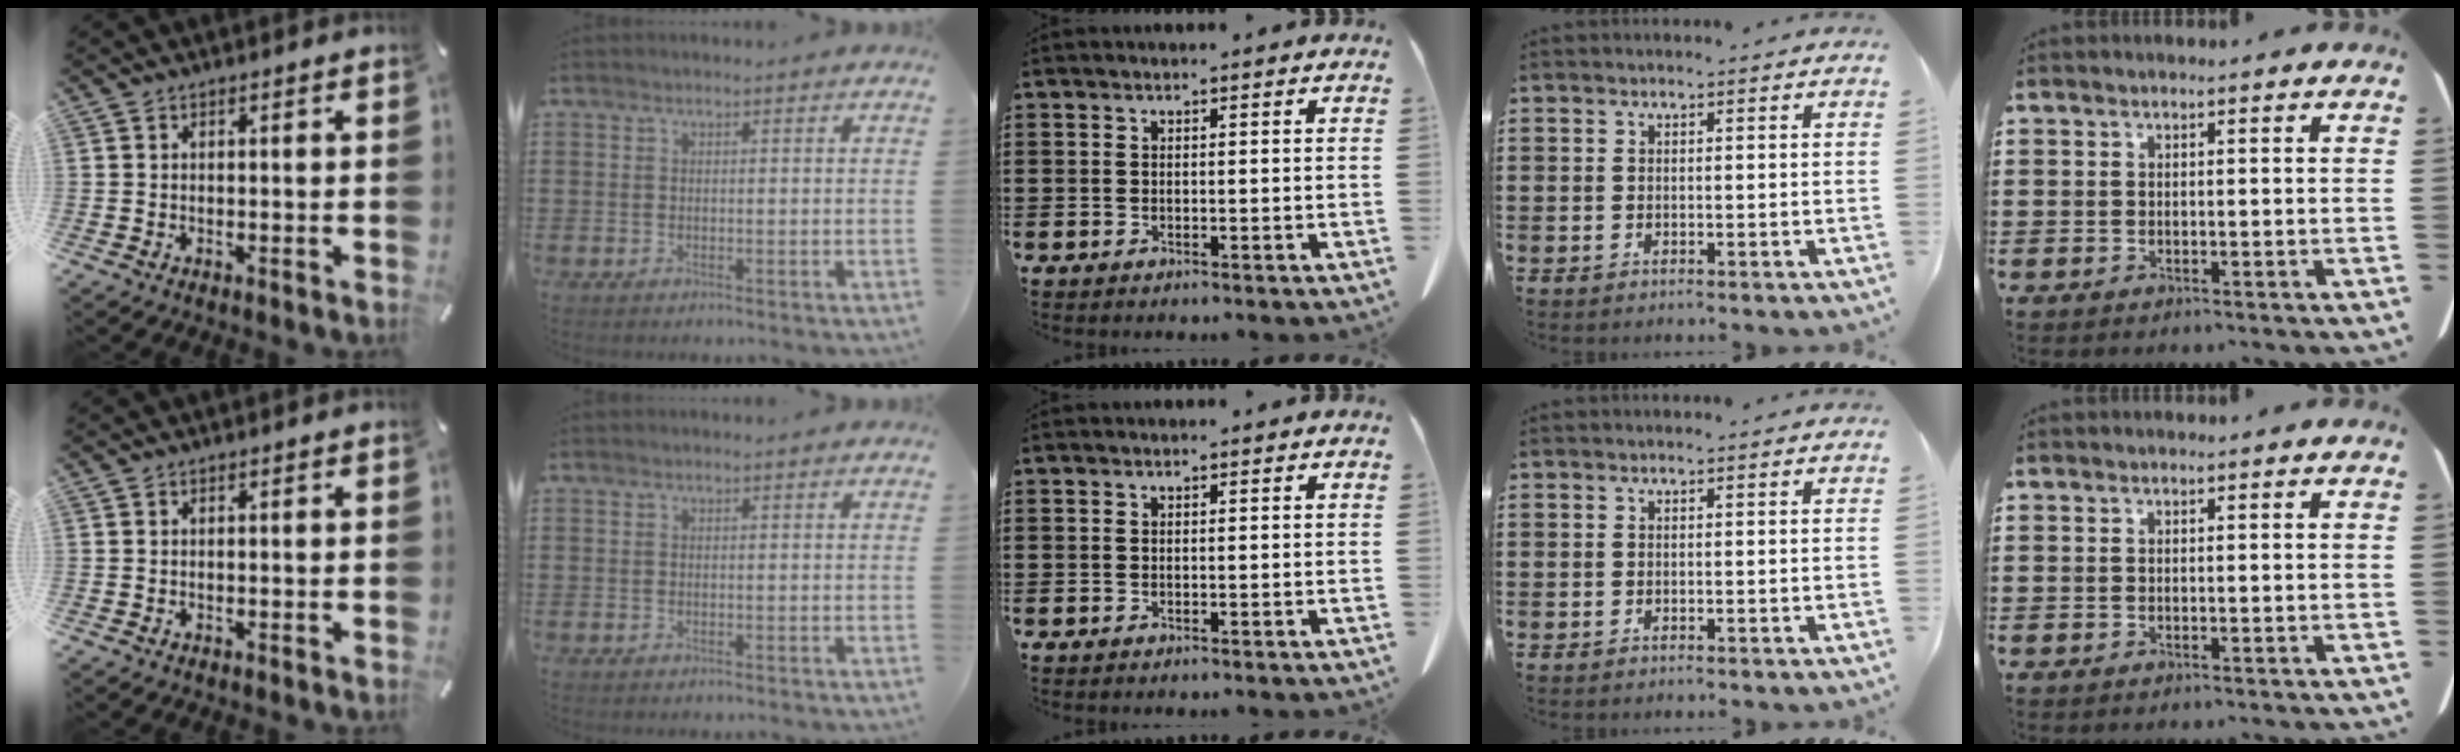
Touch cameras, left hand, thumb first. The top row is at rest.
{}